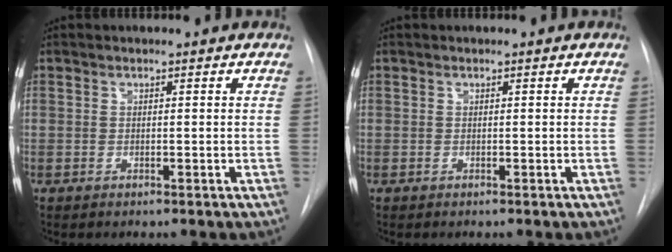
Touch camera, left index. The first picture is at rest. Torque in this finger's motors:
{"motor_torque": [-0.05, 0.07, -0.01, 0.00]}